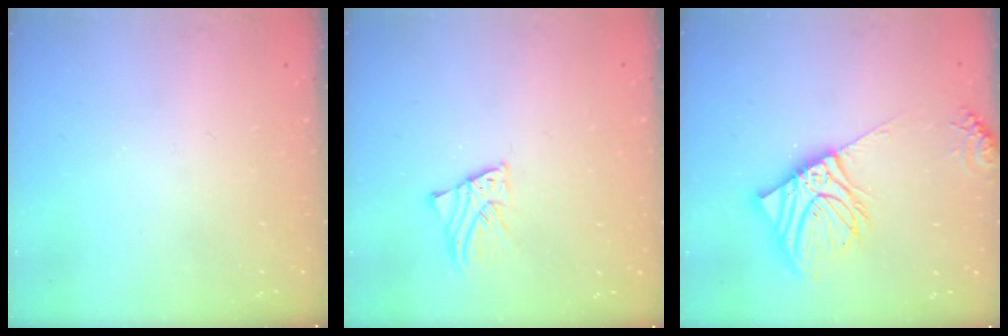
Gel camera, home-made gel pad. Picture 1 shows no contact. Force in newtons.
{"total": 2.2, "press": 2.2, "slide": 0.1}
{"total": 16.0, "press": 15.6, "slide": 3.1}